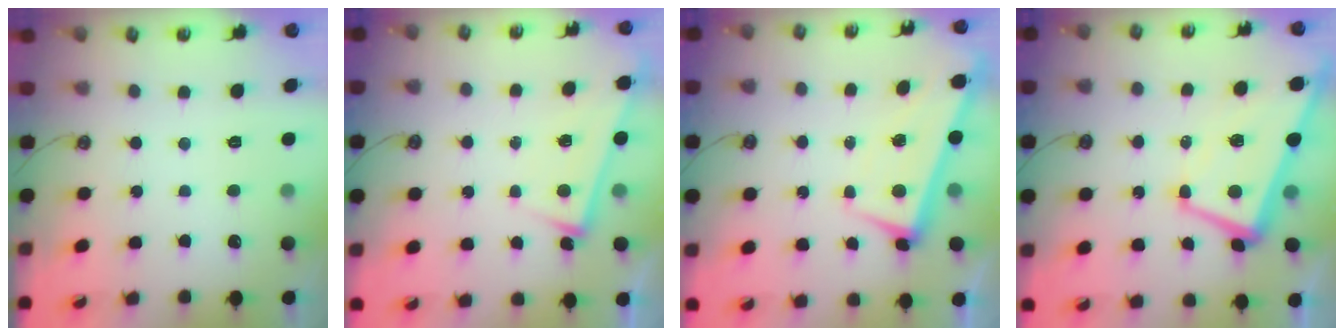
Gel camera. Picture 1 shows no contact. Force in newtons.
{"total": 2.8, "press": 2.8, "slide": 0.5}
{"total": 1.5, "press": 0.3, "slide": 1.5}
{"total": 2.9, "press": 2.8, "slide": 0.9}